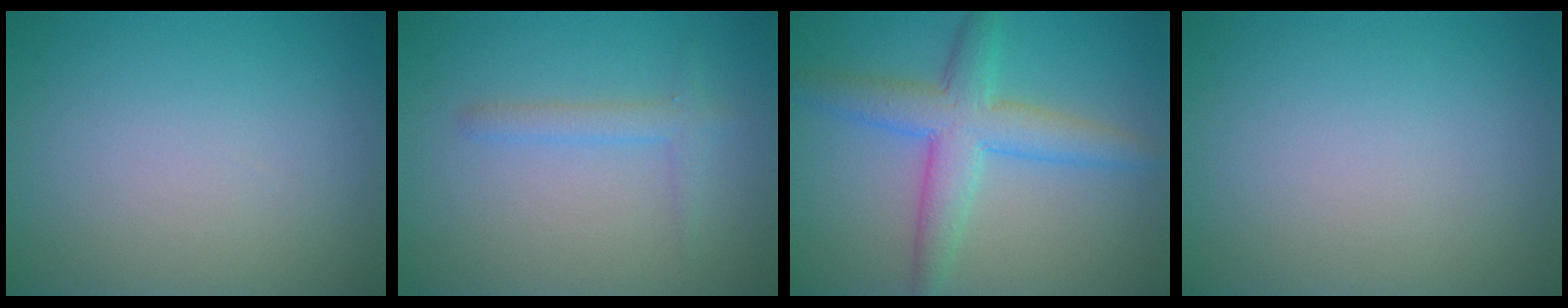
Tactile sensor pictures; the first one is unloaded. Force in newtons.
{"total": 1.7, "press": 1.7, "slide": 0.1}
{"total": 5.4, "press": 5.4, "slide": 0.2}
{"total": 0.0}